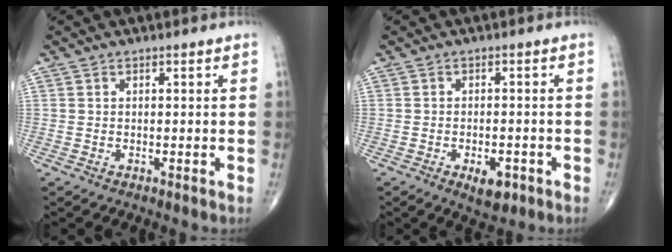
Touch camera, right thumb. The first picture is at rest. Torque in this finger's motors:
{"motor_torque": [0.05, 0.79, 0.11, 0.01, 0.01]}